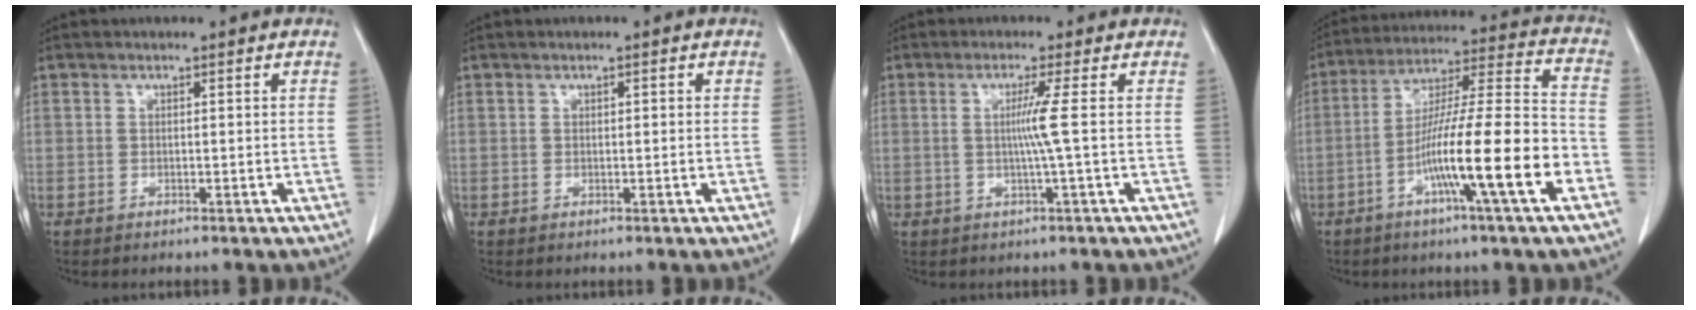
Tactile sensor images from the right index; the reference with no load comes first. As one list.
[{"total": 0.7, "force": [0.2, 0.2, 0.6], "torque": [-0.012, 0.002, 0.003]}, {"total": 3.7, "force": [0.2, -1.5, 3.4], "torque": [-0.064, -0.003, 0.005]}, {"total": 16.9, "force": [-6.4, -0.3, 15.7], "torque": [-0.268, 0.000, -0.111]}]